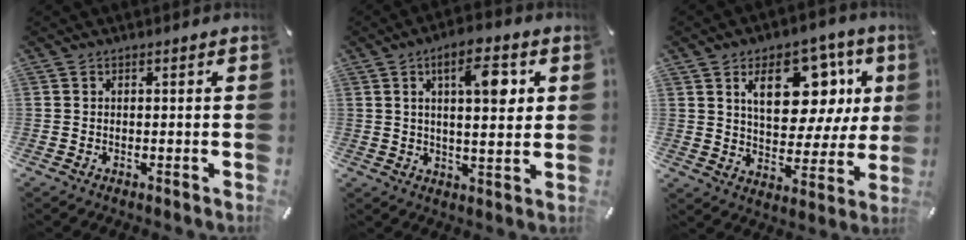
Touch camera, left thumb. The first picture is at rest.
{"total": 10.9, "force": [4.0, 3.8, 9.4], "torque": [-0.139, -0.010, 0.058]}
{"total": 17.5, "force": [7.7, 10.2, 12.0], "torque": [-0.175, -0.025, 0.131]}